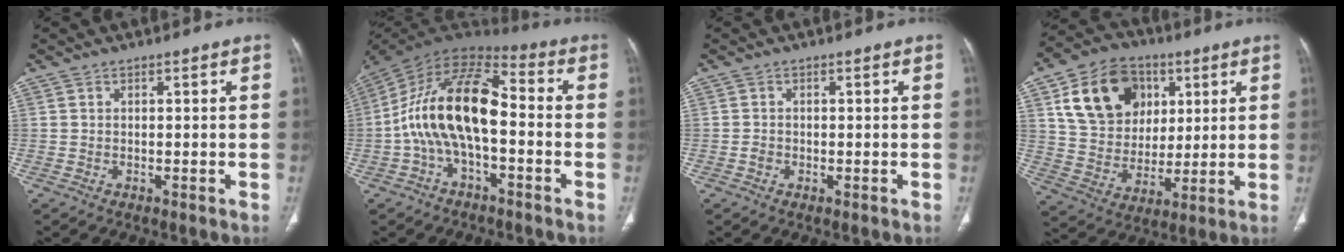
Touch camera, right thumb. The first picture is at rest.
{"total": 17.6, "force": [-2.2, 8.6, 15.1], "torque": [-0.275, 0.052, -0.048]}
{"total": 0.9, "force": [-0.3, 0.7, 0.5], "torque": [-0.012, 0.000, -0.006]}
{"total": 18.4, "force": [6.9, 14.1, 9.6], "torque": [-0.140, -0.005, 0.127]}